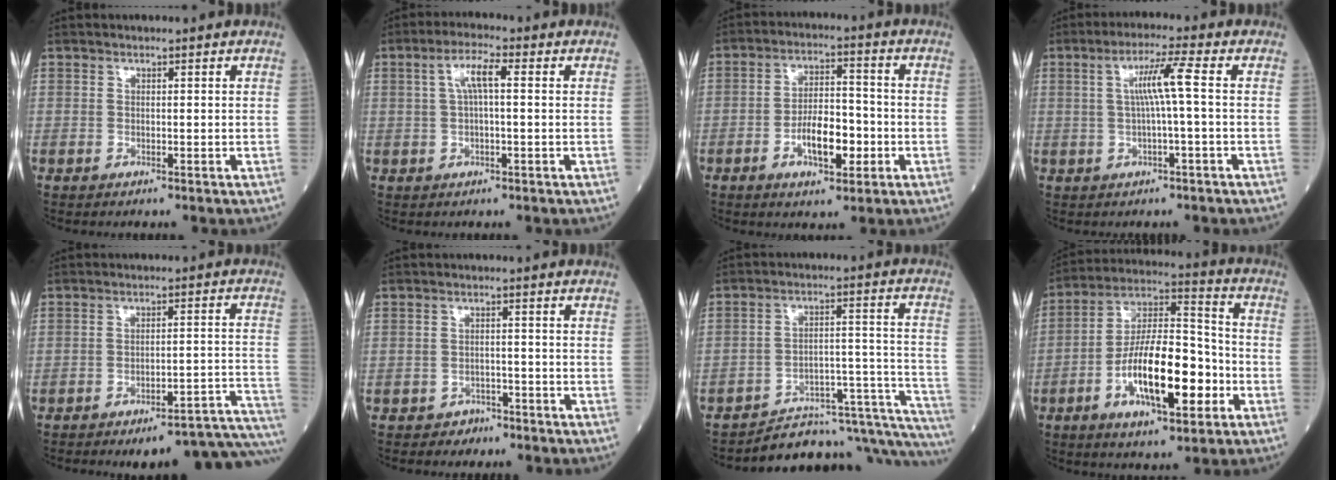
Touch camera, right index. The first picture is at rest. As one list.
[{"total": 4.5, "force": [0.9, 0.9, 4.4], "torque": [-0.088, 0.018, 0.017]}, {"total": 8.0, "force": [-2.7, 3.2, 6.9], "torque": [-0.122, 0.010, -0.045]}, {"total": 5.5, "force": [0.4, -0.8, 5.4], "torque": [-0.100, 0.011, 0.010]}, {"total": 16.0, "force": [-14.6, 0.5, 6.5], "torque": [-0.013, 0.029, -0.182]}, {"total": 2.5, "force": [-2.0, 1.6, -0.1], "torque": [-0.006, 0.008, -0.031]}, {"total": 20.2, "force": [-18.9, 3.5, 6.3], "torque": [-0.011, 0.055, -0.249]}, {"total": 16.4, "force": [-5.1, 5.1, 14.7], "torque": [-0.267, 0.011, -0.086]}]